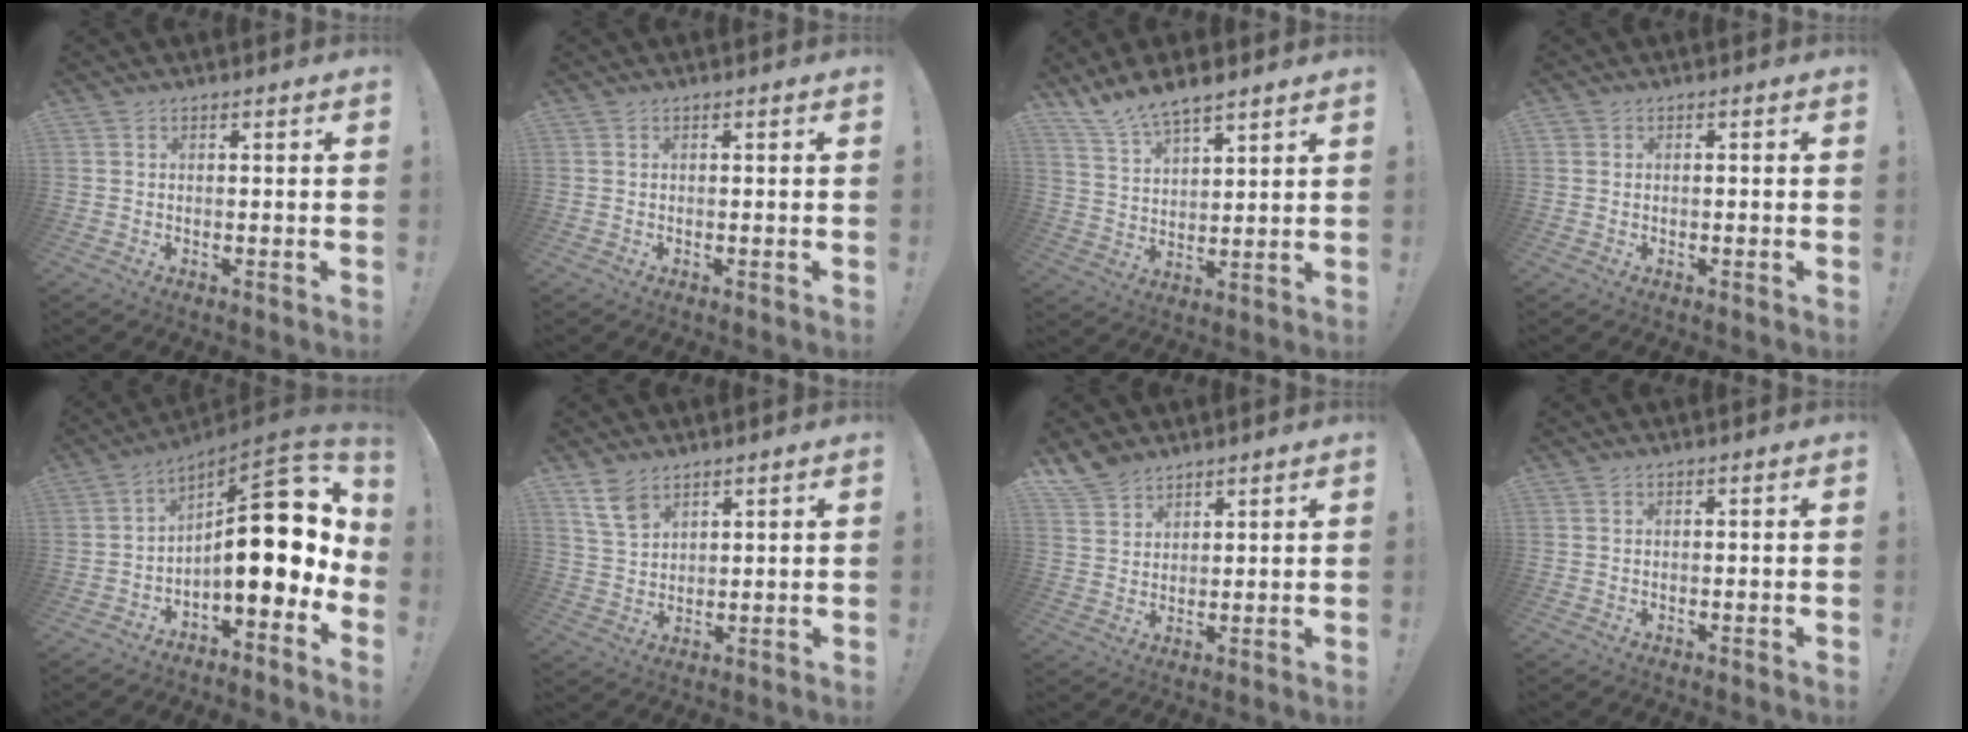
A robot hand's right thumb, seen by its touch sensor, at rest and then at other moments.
{"total": 0.0}
{"total": 8.9, "force": [8.0, 2.8, 2.9], "torque": [-0.066, -0.052, 0.154]}
{"total": 0.6, "force": [-0.3, 0.5, 0.1], "torque": [-0.001, 0.001, -0.006]}
{"total": 18.9, "force": [1.1, 7.5, 17.3], "torque": [-0.237, -0.011, 0.028]}
{"total": 7.5, "force": [5.1, 4.2, 3.6], "torque": [-0.065, -0.023, 0.101]}
{"total": 6.4, "force": [5.3, 3.4, 1.0], "torque": [-0.029, -0.032, 0.107]}
{"total": 0.0}